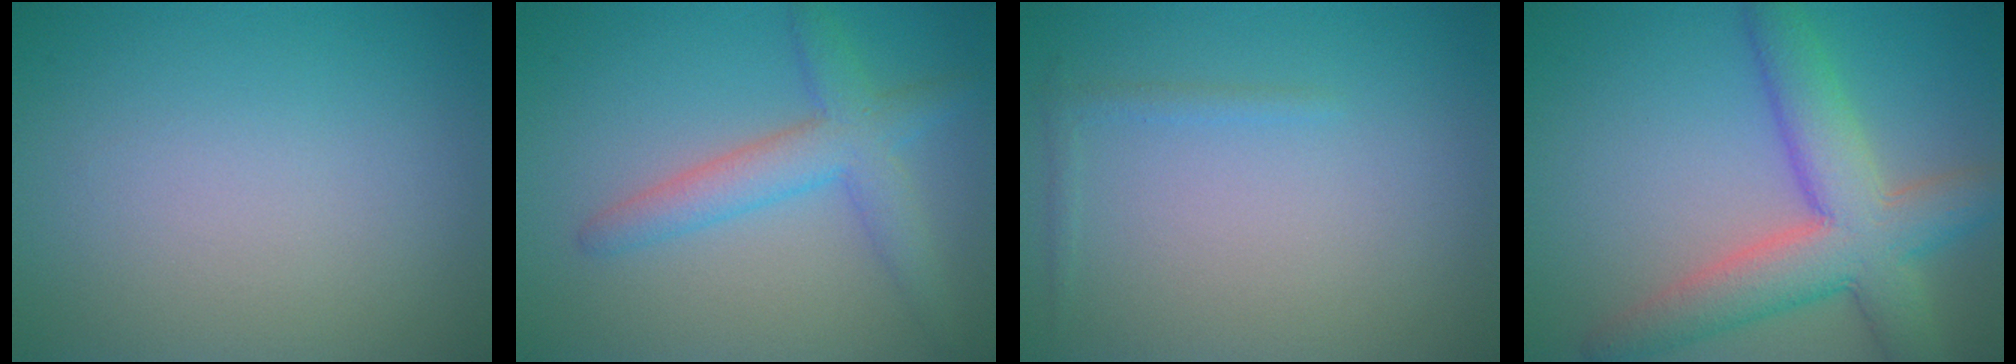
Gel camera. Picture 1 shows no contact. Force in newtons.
{"total": 4.1, "press": 4.1, "slide": 0.1}
{"total": 0.8, "press": 0.8, "slide": 0.1}
{"total": 7.5, "press": 7.5, "slide": 0.4}